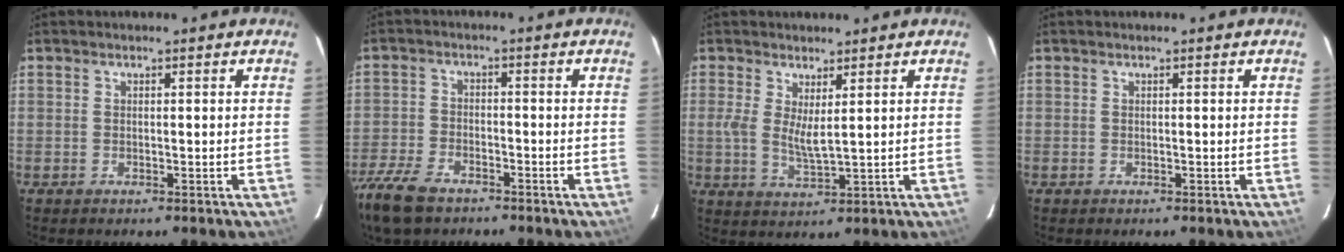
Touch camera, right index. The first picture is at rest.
{"total": 10.9, "force": [-7.8, 5.2, 5.4], "torque": [-0.149, -0.019, -0.155]}
{"total": 4.4, "force": [1.4, 1.1, 4.1], "torque": [-0.077, -0.011, 0.025]}
{"total": 0.0}